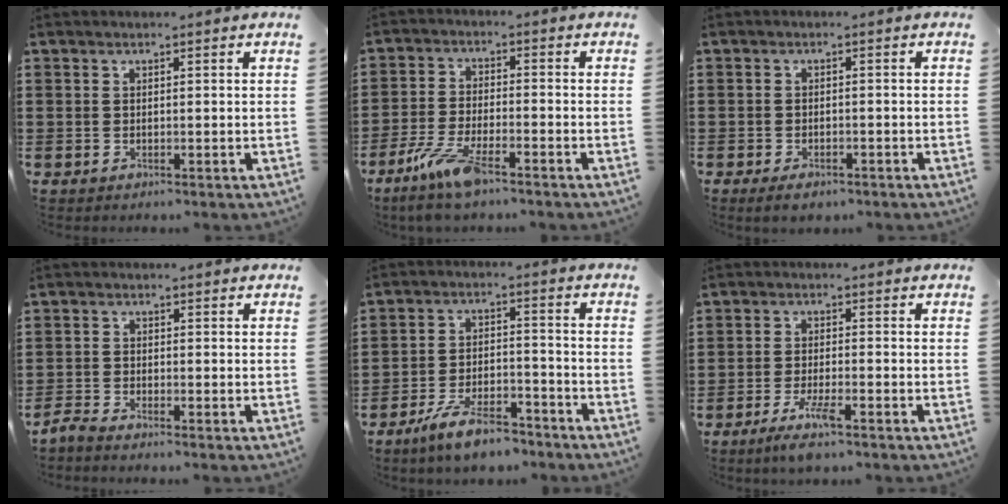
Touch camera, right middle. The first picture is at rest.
{"total": 7.6, "force": [-5.2, 1.5, 5.4], "torque": [-0.122, -0.014, -0.100]}
{"total": 1.9, "force": [-1.4, 0.7, 1.0], "torque": [-0.021, -0.001, -0.026]}
{"total": 2.2, "force": [-2.1, 0.0, 0.7], "torque": [-0.028, -0.004, -0.045]}
{"total": 8.0, "force": [-6.6, 1.7, 4.2], "torque": [-0.088, 0.005, -0.126]}
{"total": 4.6, "force": [-2.9, 0.5, 3.5], "torque": [-0.077, -0.011, -0.054]}